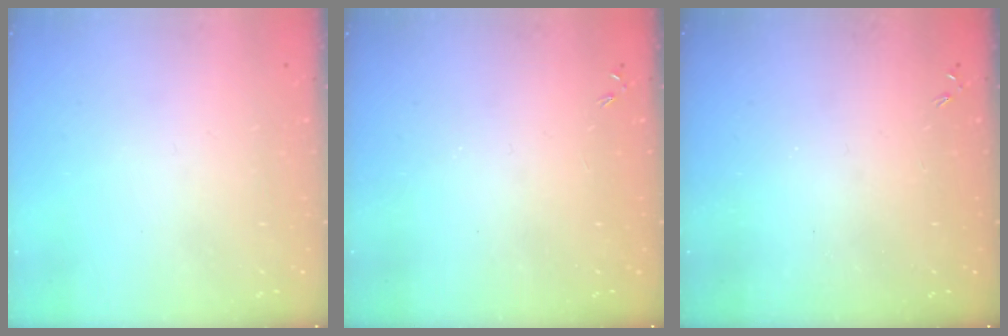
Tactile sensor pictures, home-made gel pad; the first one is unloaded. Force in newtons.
{"total": 0.0}
{"total": 0.0}